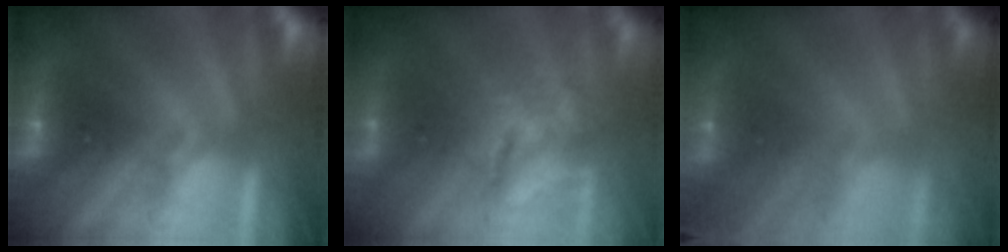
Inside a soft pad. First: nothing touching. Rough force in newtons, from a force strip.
{"total": 3.6}
{"total": 2.3}